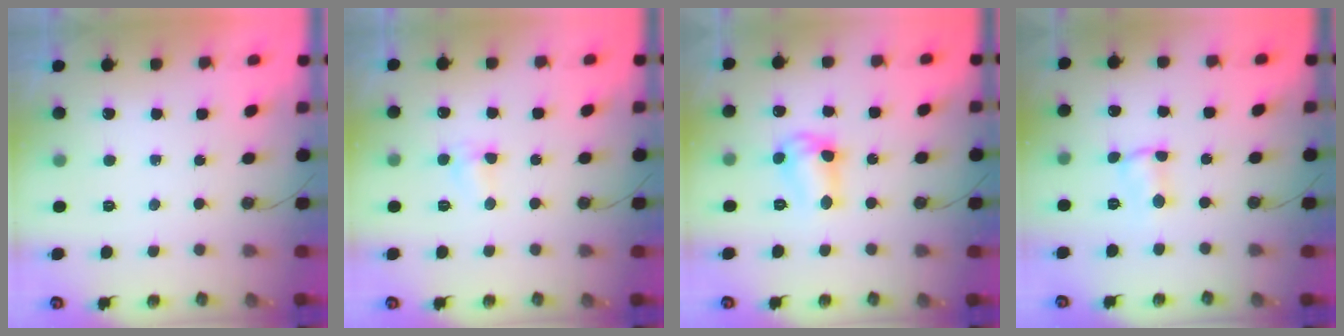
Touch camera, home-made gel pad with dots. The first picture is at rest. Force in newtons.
{"total": 5.3, "press": 5.2, "slide": 0.5}
{"total": 9.9, "press": 9.9, "slide": 0.6}
{"total": 1.5, "press": 1.4, "slide": 0.4}